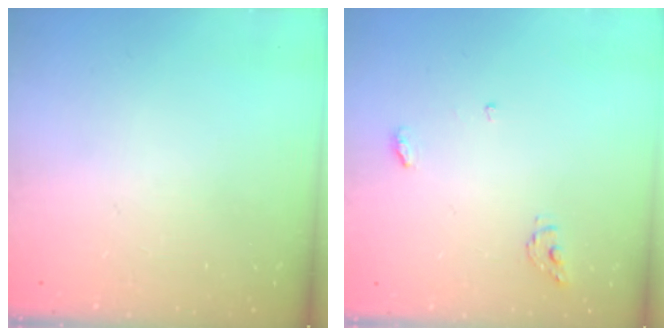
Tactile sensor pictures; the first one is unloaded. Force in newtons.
{"total": 4.4, "press": 4.4, "slide": 0.3}